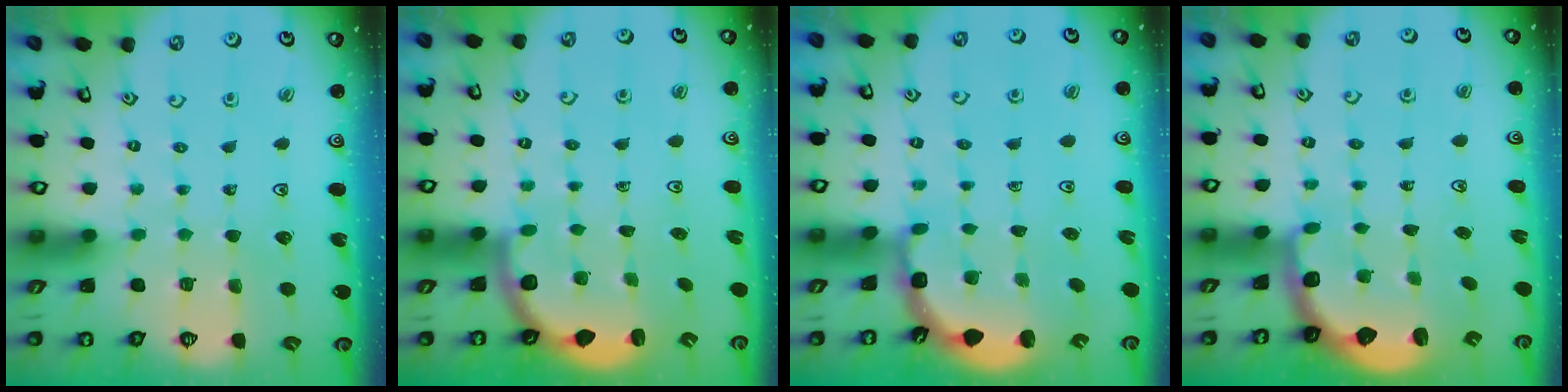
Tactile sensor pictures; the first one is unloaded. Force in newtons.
{"total": 3.1, "press": 2.7, "slide": 1.5}
{"total": 2.0, "press": 1.8, "slide": 0.9}
{"total": 2.6, "press": 1.9, "slide": 1.7}